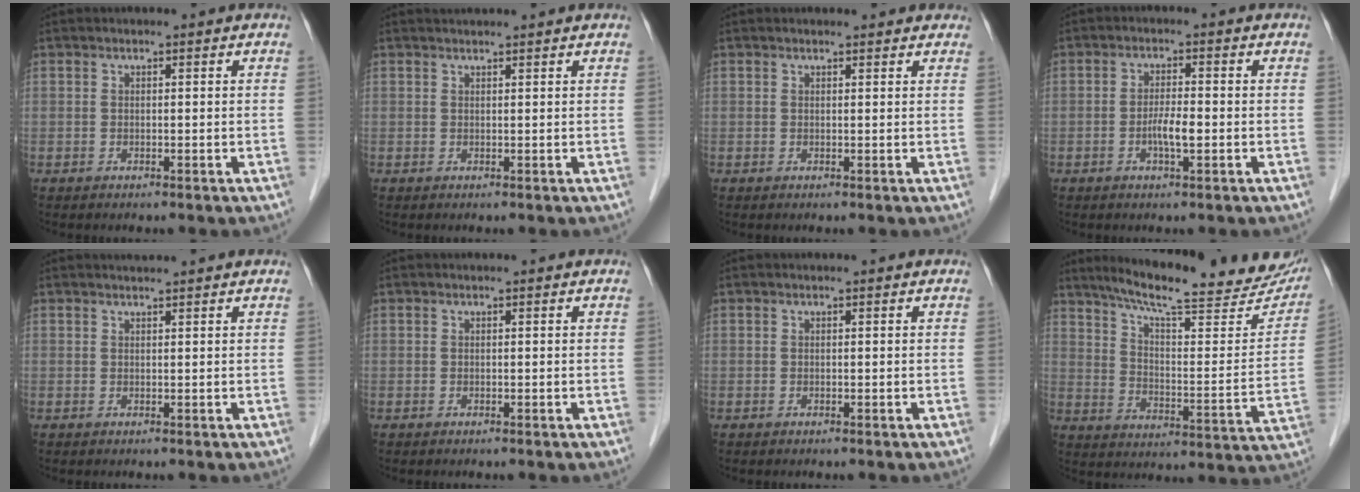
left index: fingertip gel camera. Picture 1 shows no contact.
{"total": 2.8, "force": [2.6, -0.3, 0.9], "torque": [-0.012, 0.024, 0.040]}
{"total": 4.1, "force": [3.8, 1.1, 1.1], "torque": [-0.012, 0.016, 0.035]}
{"total": 3.2, "force": [-0.9, 0.5, 3.0], "torque": [-0.059, 0.001, -0.017]}
{"total": 1.6, "force": [1.5, -0.4, 0.4], "torque": [-0.008, 0.011, 0.029]}
{"total": 0.0}
{"total": 0.0}
{"total": 24.7, "force": [20.9, 4.1, 12.5], "torque": [-0.181, -0.033, 0.275]}